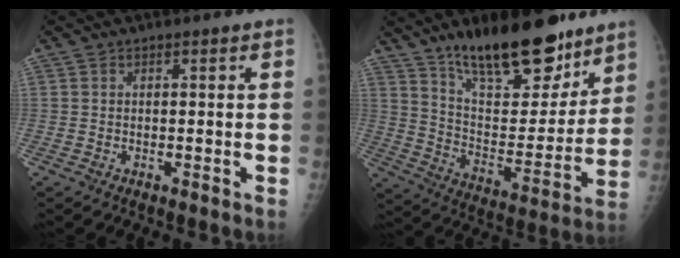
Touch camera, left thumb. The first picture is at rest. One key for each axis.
{"total": 23.3, "fx": 16.8, "fy": 8.6, "fz": 13.7, "tx": -0.168, "ty": -0.090, "tz": 0.273}